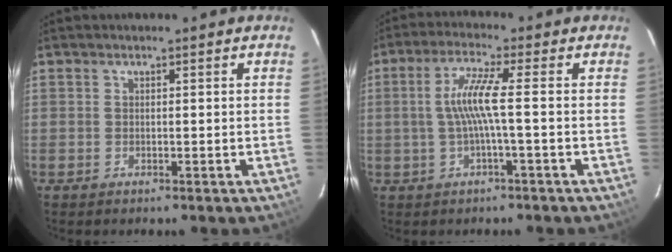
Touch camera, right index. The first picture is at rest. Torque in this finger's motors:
{"motor_torque": [0.19, -0.06, 0.28, 0.14]}